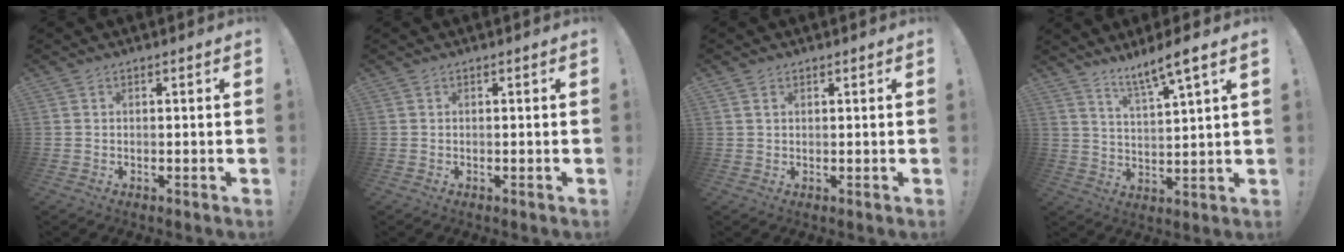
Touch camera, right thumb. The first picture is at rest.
{"total": 0.0}
{"total": 1.2, "force": [0.8, 0.7, 0.6], "torque": [-0.010, 0.001, 0.014]}
{"total": 7.7, "force": [6.2, -0.4, 4.5], "torque": [-0.074, -0.043, 0.101]}